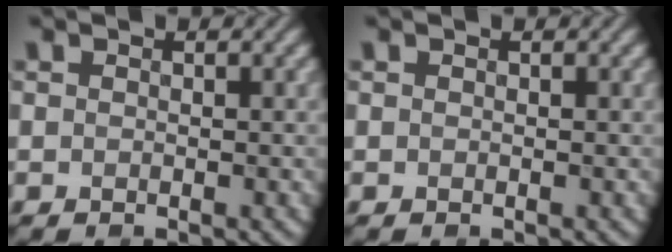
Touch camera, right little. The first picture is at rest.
{"total": 0.0}